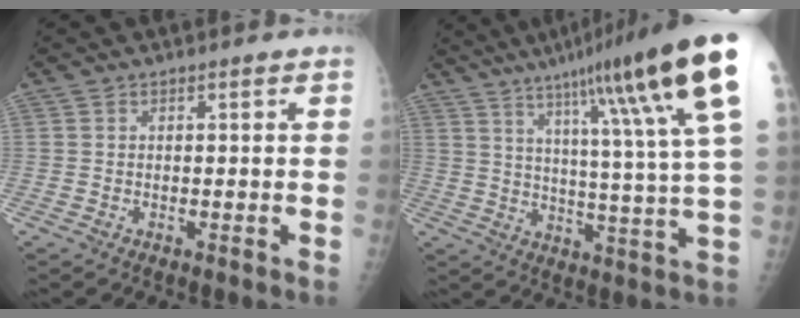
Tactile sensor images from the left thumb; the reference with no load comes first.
{"total": 24.4, "force": [13.6, 1.2, 20.3], "torque": [-0.294, -0.045, 0.187]}